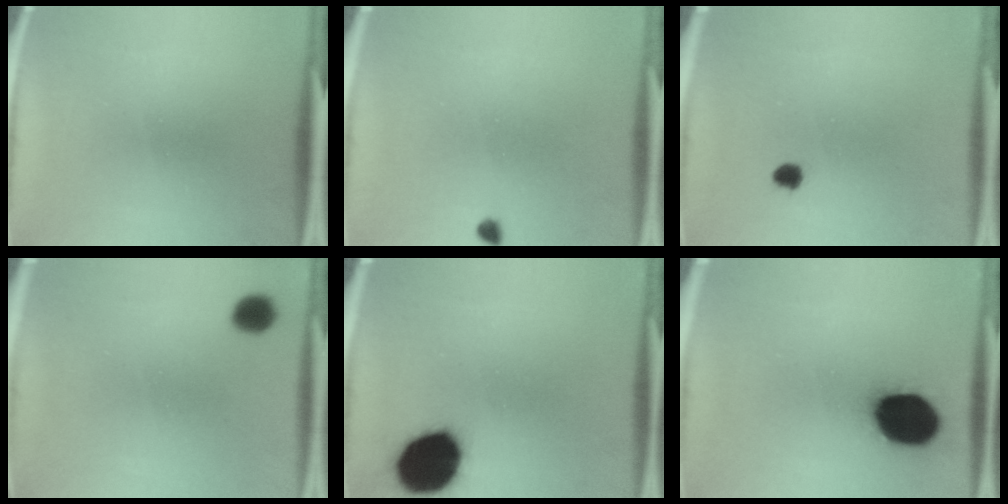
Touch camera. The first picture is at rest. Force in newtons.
{"total": 1.2}
{"total": 1.7}
{"total": 5.5}
{"total": 17.3}
{"total": 17.8}